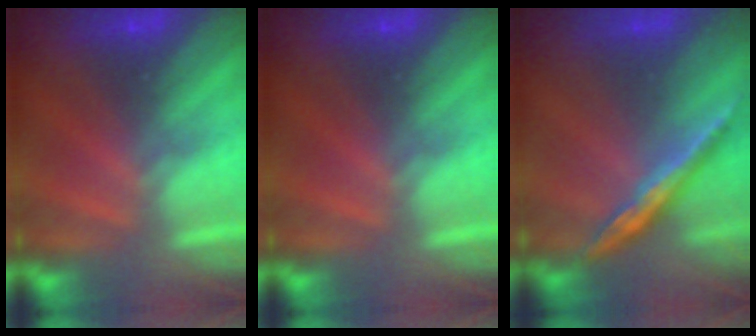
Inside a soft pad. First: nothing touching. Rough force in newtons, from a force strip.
{"total": 0.0}
{"total": 1.7}